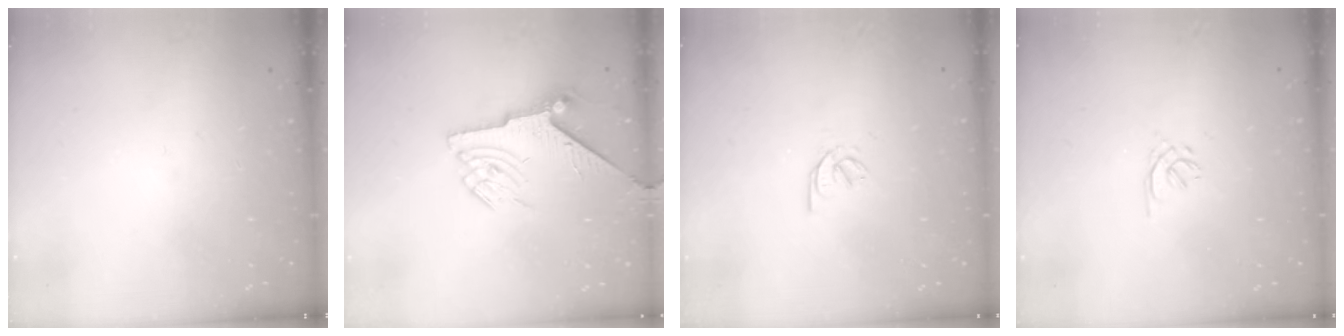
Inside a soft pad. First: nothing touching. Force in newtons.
{"total": 6.7, "press": 6.6, "slide": 1.0}
{"total": 2.1, "press": 2.0, "slide": 0.5}
{"total": 1.4, "press": 1.3, "slide": 0.5}